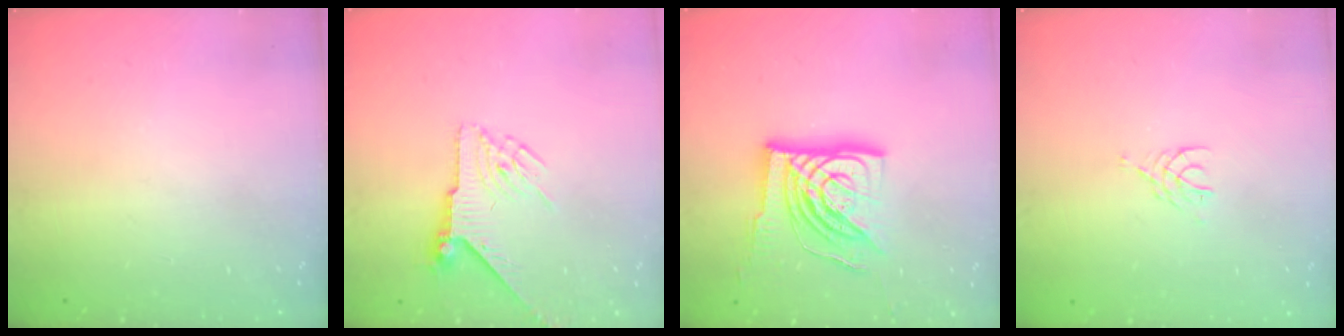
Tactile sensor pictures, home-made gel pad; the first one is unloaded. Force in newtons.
{"total": 6.0, "press": 6.0, "slide": 0.4}
{"total": 20.3, "press": 20.1, "slide": 2.6}
{"total": 3.2, "press": 3.1, "slide": 0.4}